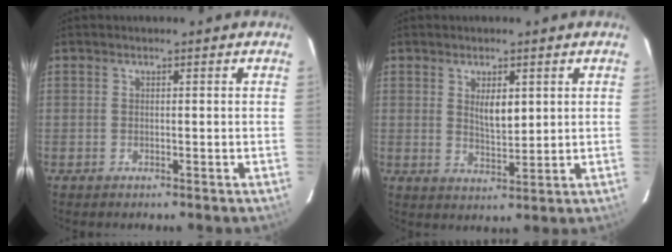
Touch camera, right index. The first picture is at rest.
{"total": 4.8, "force": [1.5, 2.1, 4.0], "torque": [-0.063, -0.002, 0.030]}